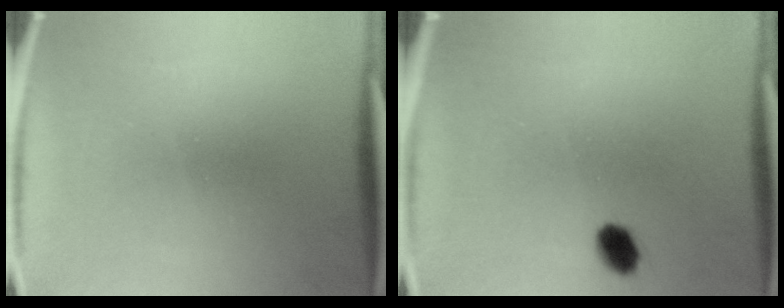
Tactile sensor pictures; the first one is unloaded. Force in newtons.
{"total": 3.8}